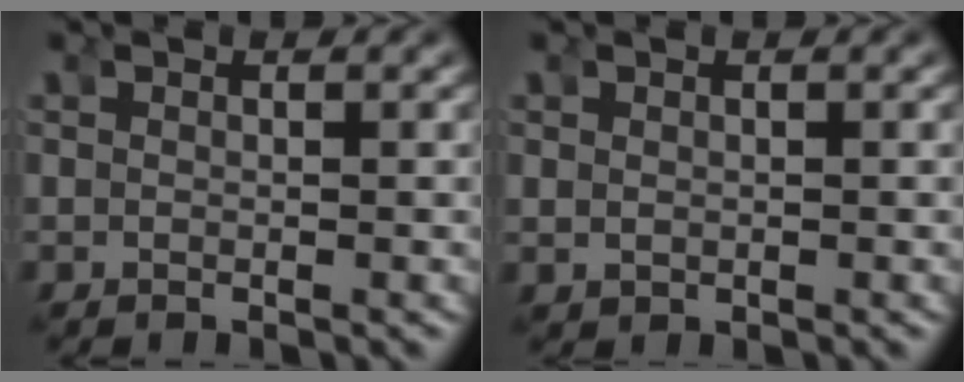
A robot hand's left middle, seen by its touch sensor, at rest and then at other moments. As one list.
[{"total": 0.8, "force": [0.4, -0.4, -0.5], "torque": [0.014, 0.002, 0.011]}]